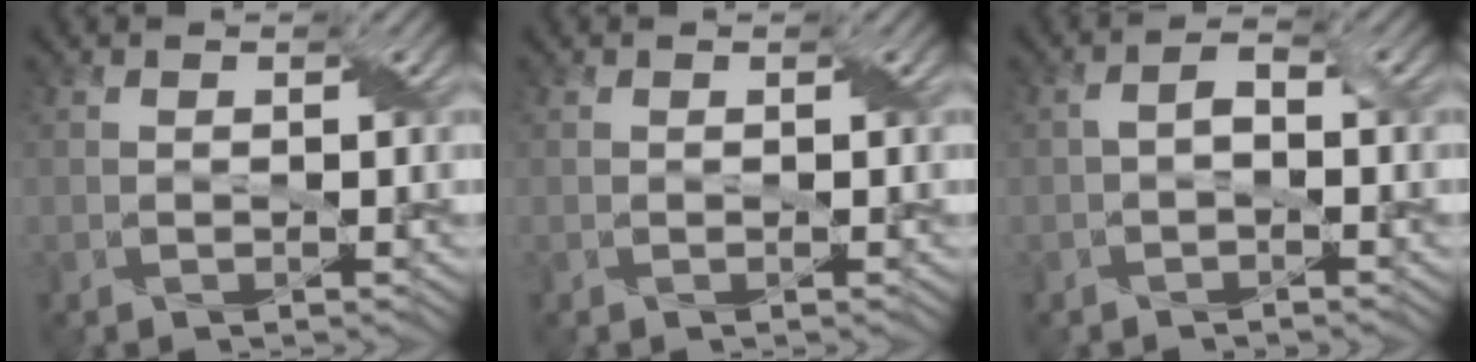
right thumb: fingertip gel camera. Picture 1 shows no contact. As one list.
[{"total": 0.0}, {"total": 2.2, "force": [-0.5, 1.1, 1.8], "torque": [-0.040, 0.007, -0.013]}]